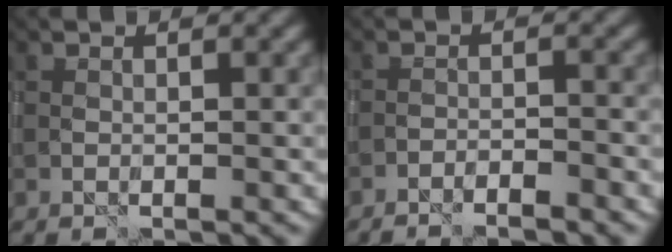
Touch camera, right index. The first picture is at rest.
{"total": 2.6, "force": [-2.3, 0.3, 1.0], "torque": [-0.017, 0.005, -0.038]}